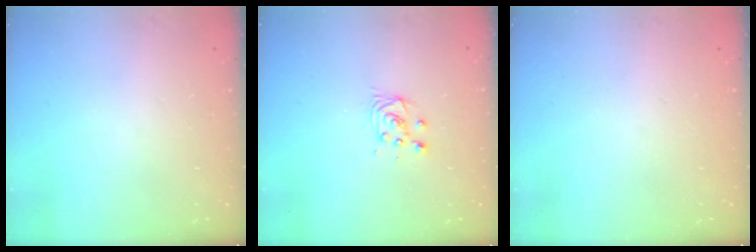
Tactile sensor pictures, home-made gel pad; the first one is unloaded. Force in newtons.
{"total": 4.6, "press": 4.6, "slide": 0.5}
{"total": 0.0}